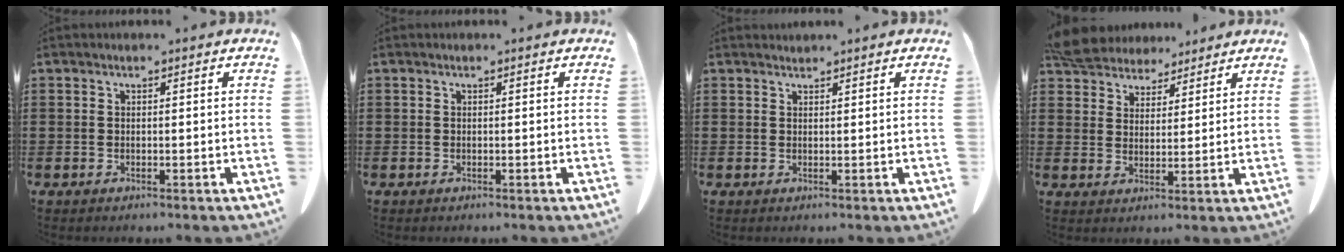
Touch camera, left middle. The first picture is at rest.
{"total": 0.0}
{"total": 0.9, "force": [0.9, 0.1, 0.0], "torque": [-0.002, -0.002, 0.018]}
{"total": 6.4, "force": [5.9, 2.3, 0.9], "torque": [-0.047, -0.014, 0.111]}